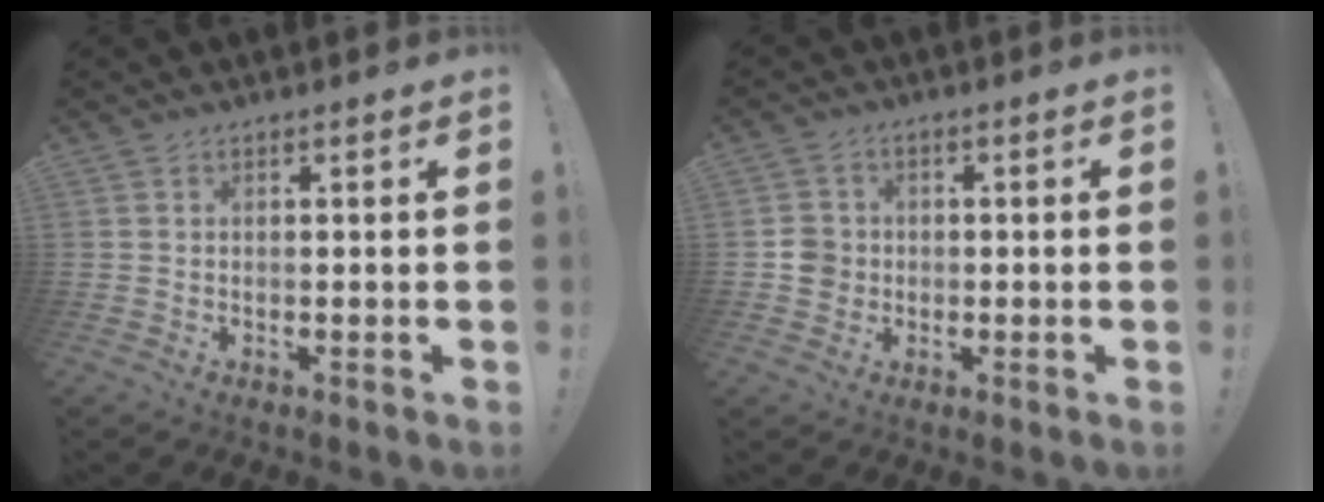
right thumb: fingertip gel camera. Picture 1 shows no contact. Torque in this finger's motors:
{"motor_torque": [-0.04, 0.16, 0.27, -0.11, -0.02]}